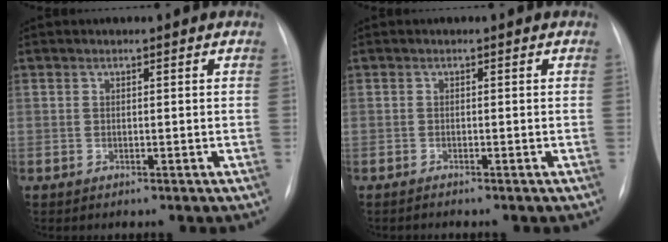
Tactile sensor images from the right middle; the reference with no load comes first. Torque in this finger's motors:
{"motor_torque": [0.99, -1.14, 0.05, 0.01]}